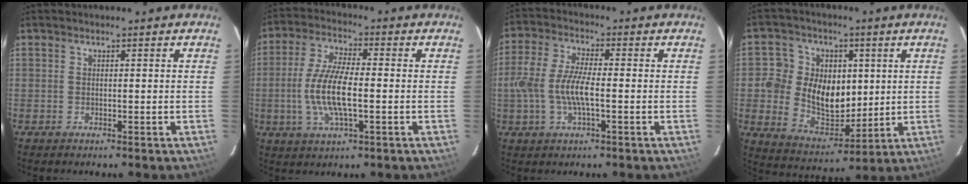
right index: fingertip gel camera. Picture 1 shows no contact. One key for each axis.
{"total": 11.0, "fx": -1.7, "fy": 3.1, "fz": 10.4, "tx": -0.214, "ty": -0.001, "tz": -0.034}
{"total": 9.1, "fx": -1.6, "fy": 2.9, "fz": 8.5, "tx": -0.180, "ty": 0.003, "tz": -0.033}
{"total": 13.4, "fx": 1.6, "fy": 11.1, "fz": 7.3, "tx": -0.151, "ty": 0.007, "tz": 0.036}